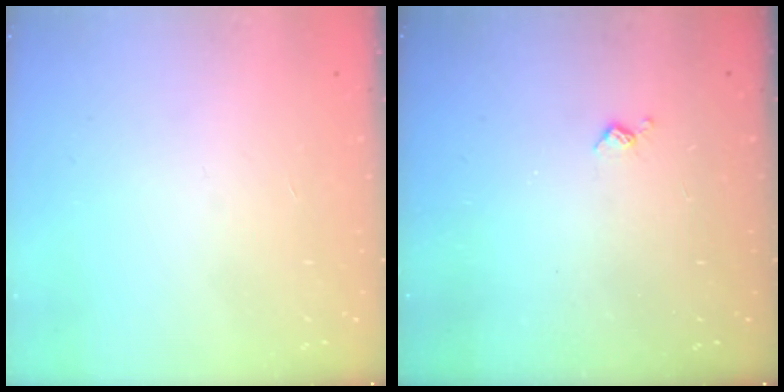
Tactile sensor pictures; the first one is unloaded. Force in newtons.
{"total": 3.9, "press": 3.9, "slide": 0.8}